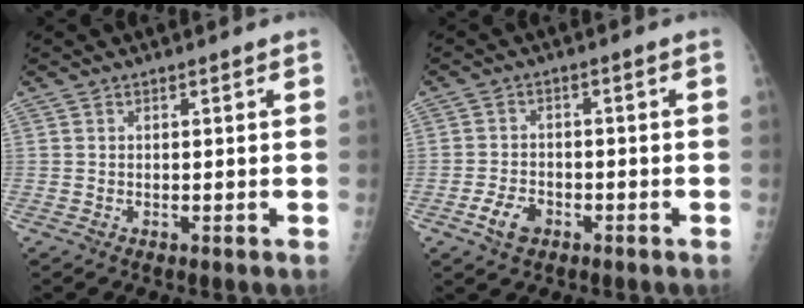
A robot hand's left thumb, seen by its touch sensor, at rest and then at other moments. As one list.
[{"total": 4.6, "force": [-2.4, 2.9, 2.6], "torque": [-0.044, 0.015, -0.041]}]